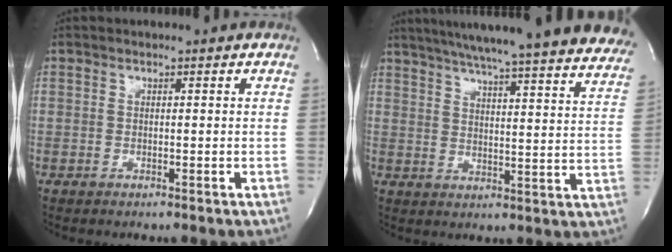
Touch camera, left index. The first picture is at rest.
{"total": 32.9, "force": [29.4, 2.6, 14.7], "torque": [-0.201, -0.066, 0.353]}